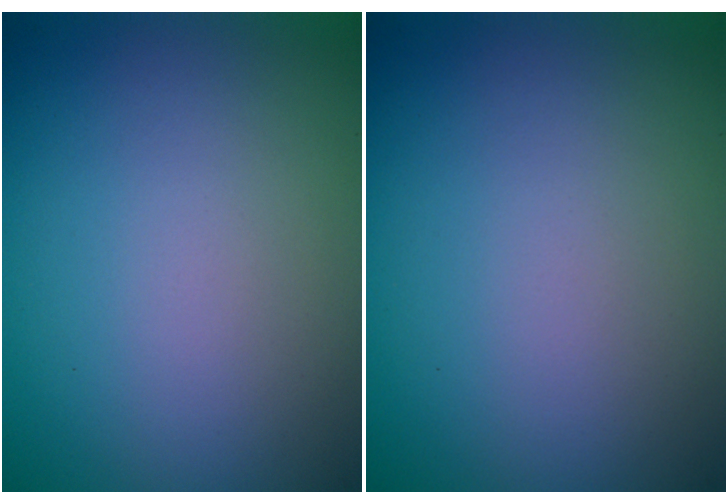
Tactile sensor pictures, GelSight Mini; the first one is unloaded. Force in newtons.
{"total": 0.0}